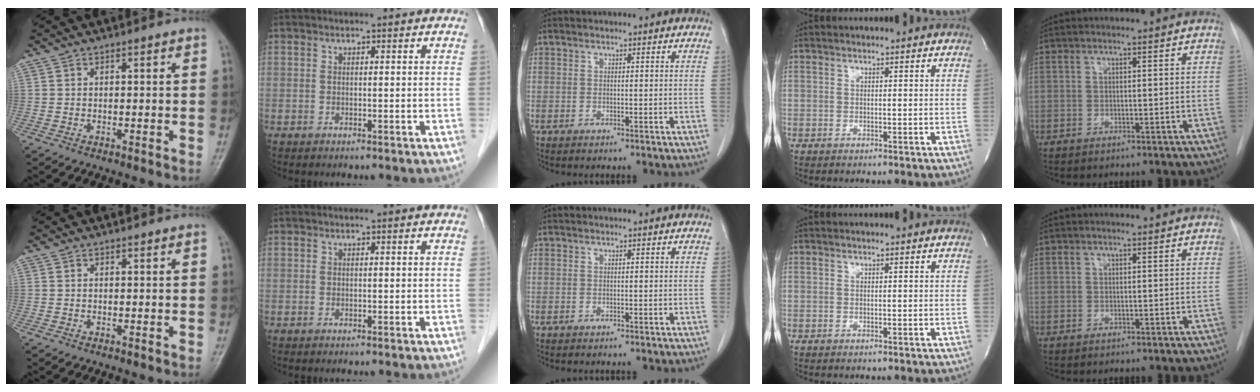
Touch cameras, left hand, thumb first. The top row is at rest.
{}